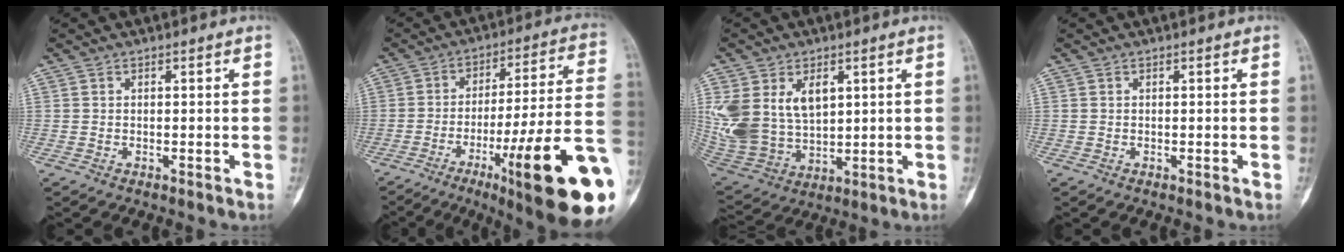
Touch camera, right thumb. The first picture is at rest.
{"total": 25.2, "force": [-9.1, 3.1, 23.2], "torque": [-0.286, 0.029, -0.131]}
{"total": 16.2, "force": [4.5, 11.0, 11.0], "torque": [-0.231, -0.011, 0.112]}
{"total": 0.0}